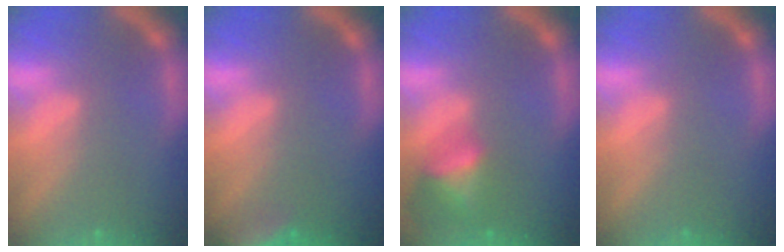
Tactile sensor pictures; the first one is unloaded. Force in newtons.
{"total": 5.0}
{"total": 4.0}
{"total": 0.0}